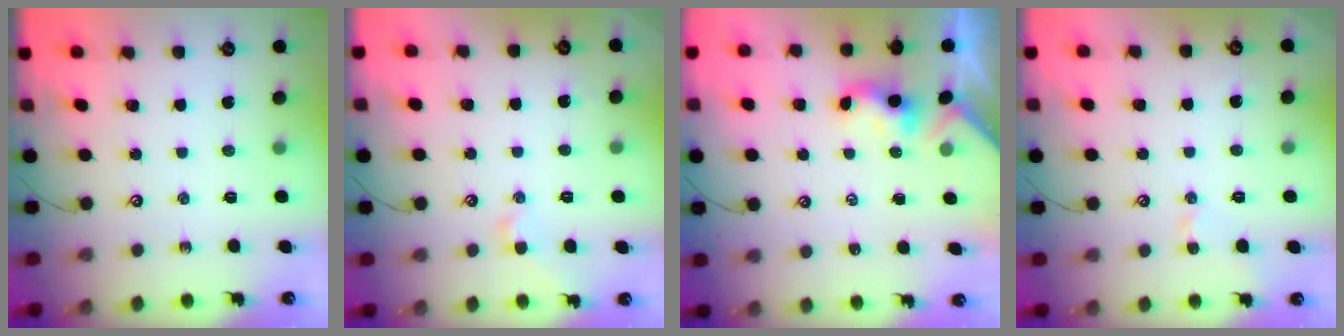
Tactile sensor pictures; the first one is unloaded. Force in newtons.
{"total": 1.9, "press": 1.9, "slide": 0.5}
{"total": 0.0}
{"total": 2.2, "press": 2.2, "slide": 0.3}